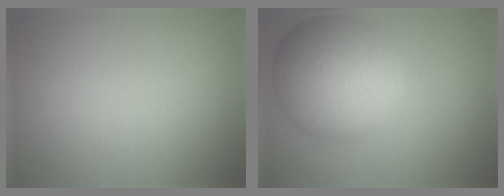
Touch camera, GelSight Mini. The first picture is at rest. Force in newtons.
{"total": 10.0, "press": 10.0, "slide": 0.1}